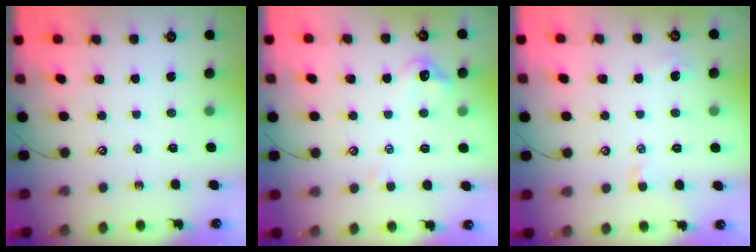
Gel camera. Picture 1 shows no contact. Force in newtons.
{"total": 0.8, "press": 0.2, "slide": 0.7}
{"total": 0.9, "press": 0.7, "slide": 0.5}